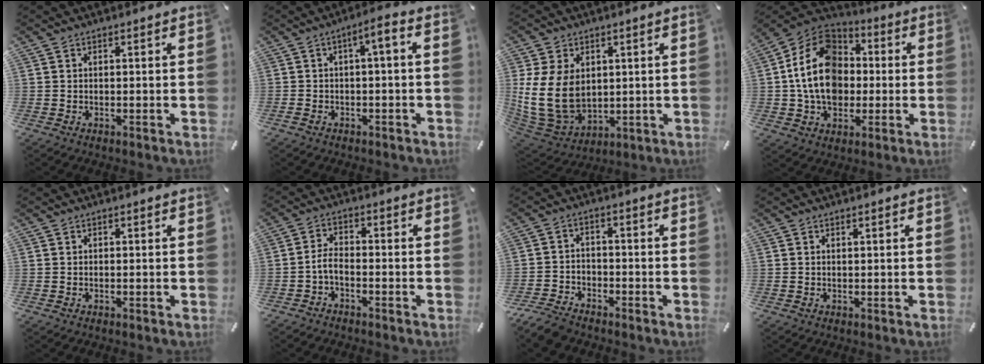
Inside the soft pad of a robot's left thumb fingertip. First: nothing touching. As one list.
[{"total": 4.2, "force": [-1.5, 1.1, 3.8], "torque": [-0.069, 0.011, -0.029]}, {"total": 15.7, "force": [1.8, 12.1, 10.0], "torque": [-0.218, -0.020, 0.032]}, {"total": 17.2, "force": [-0.7, 13.8, 10.3], "torque": [-0.222, 0.014, -0.015]}, {"total": 0.0}, {"total": 3.8, "force": [-2.1, 2.0, 2.4], "torque": [-0.064, 0.007, -0.045]}, {"total": 6.2, "force": [-5.2, 3.0, 1.5], "torque": [-0.034, 0.026, -0.102]}, {"total": 0.0}]